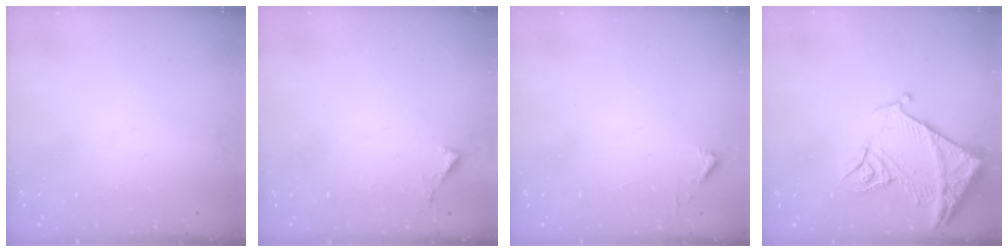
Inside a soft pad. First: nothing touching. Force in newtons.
{"total": 4.1, "press": 4.1, "slide": 0.5}
{"total": 2.3, "press": 2.3, "slide": 0.2}
{"total": 13.7, "press": 13.6, "slide": 1.4}